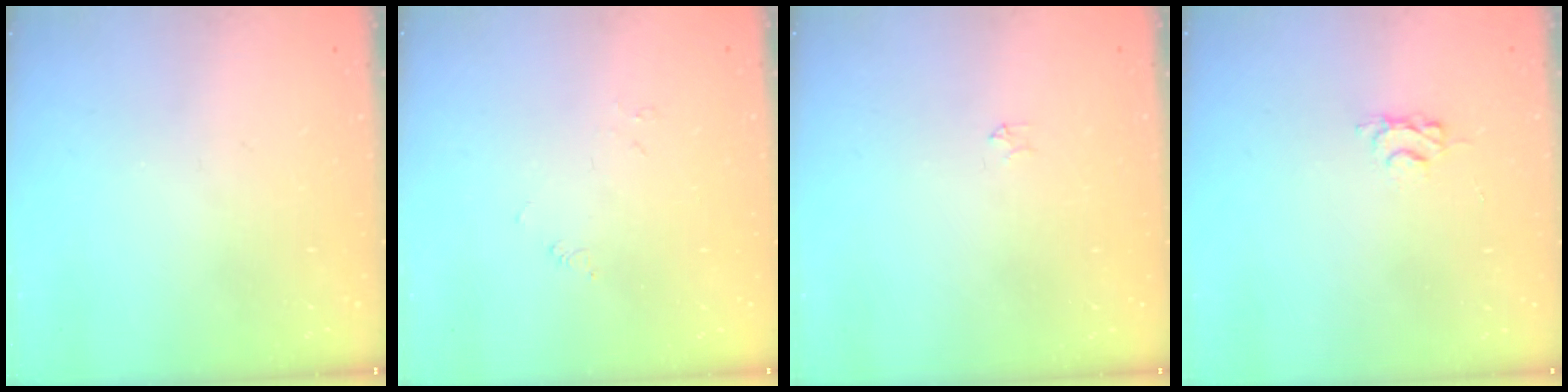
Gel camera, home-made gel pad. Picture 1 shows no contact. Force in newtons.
{"total": 0.0}
{"total": 2.2, "press": 2.2, "slide": 0.3}
{"total": 3.1, "press": 3.0, "slide": 0.5}